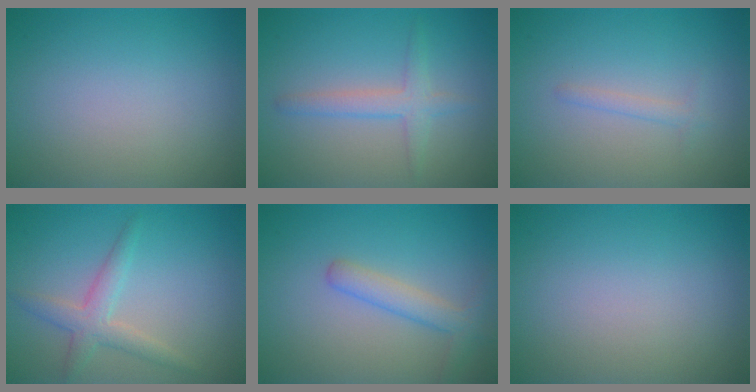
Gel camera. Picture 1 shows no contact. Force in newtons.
{"total": 2.3, "press": 2.3, "slide": 0.1}
{"total": 1.0, "press": 1.0, "slide": 0.0}
{"total": 2.7, "press": 2.7, "slide": 0.2}
{"total": 2.6, "press": 2.6, "slide": 0.1}
{"total": 0.0}